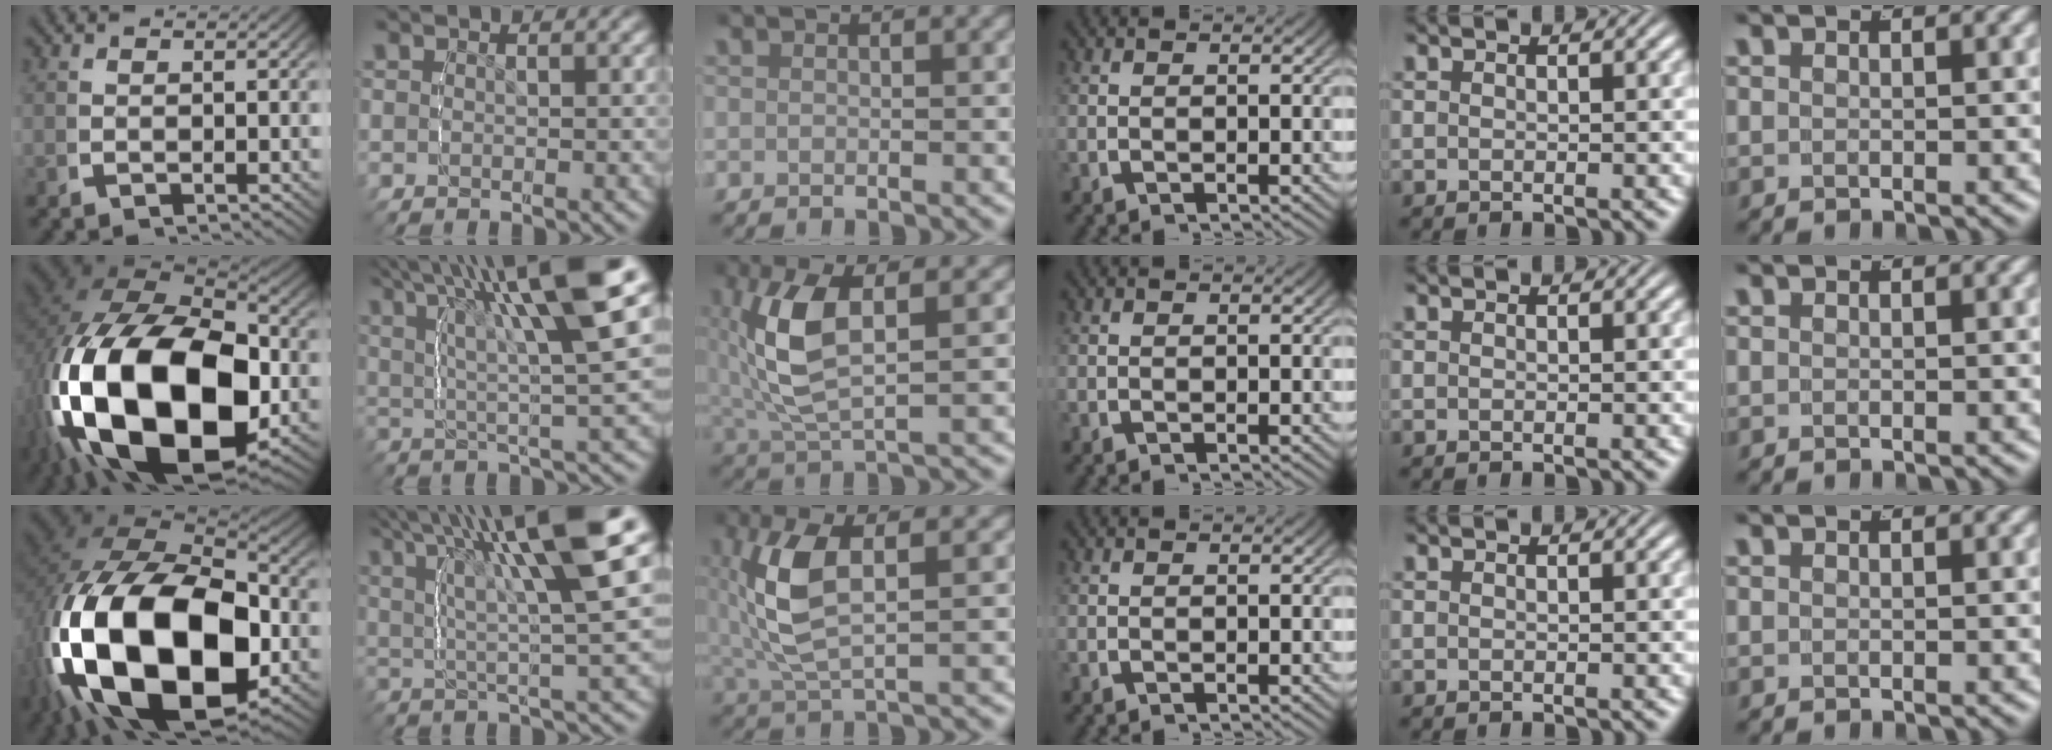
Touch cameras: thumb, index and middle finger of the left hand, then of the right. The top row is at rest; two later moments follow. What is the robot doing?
{"motion": "lift_and_place", "object": "tape"}